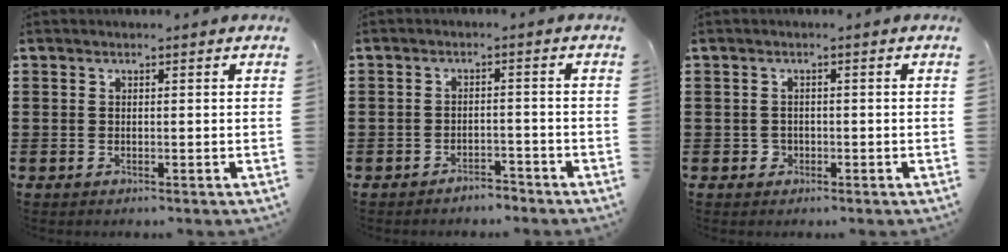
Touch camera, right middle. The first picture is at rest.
{"total": 2.5, "force": [-2.4, 0.3, -0.1], "torque": [-0.005, 0.004, -0.054]}
{"total": 0.9, "force": [-0.3, 0.9, 0.2], "torque": [-0.006, 0.004, -0.009]}